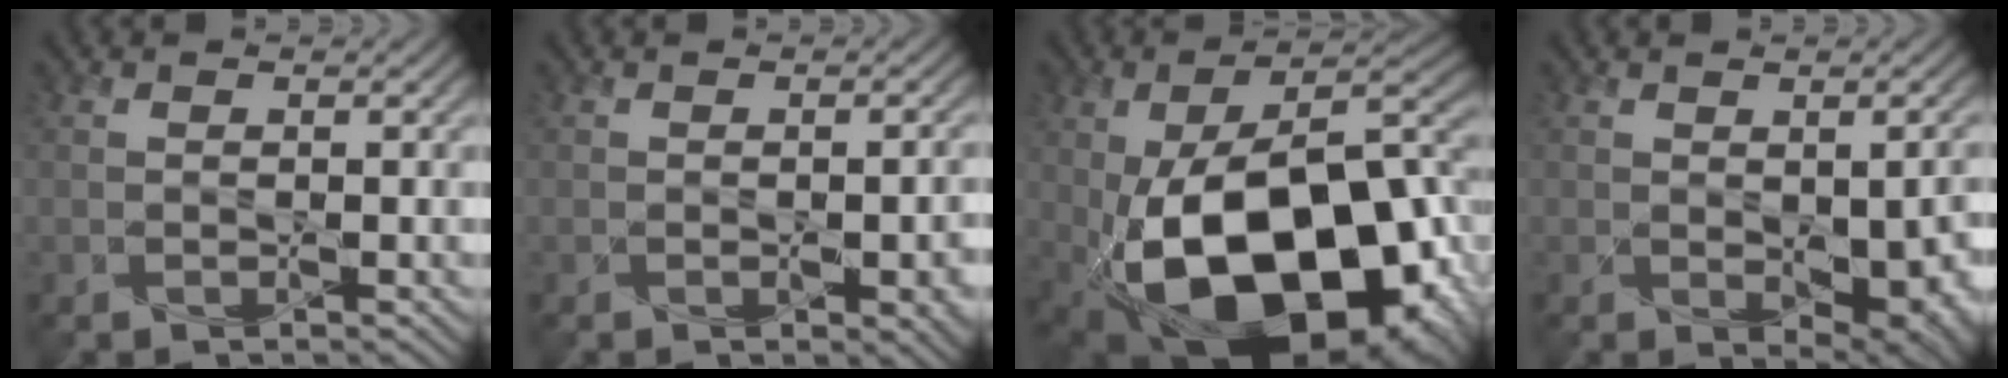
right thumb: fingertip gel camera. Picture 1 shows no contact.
{"total": 2.8, "force": [-0.9, 1.4, 2.2], "torque": [-0.028, -0.006, -0.011]}
{"total": 22.0, "force": [-6.3, 11.8, 17.4], "torque": [-0.293, -0.040, -0.072]}
{"total": 6.7, "force": [-1.3, 3.7, 5.5], "torque": [-0.090, -0.027, 0.000]}